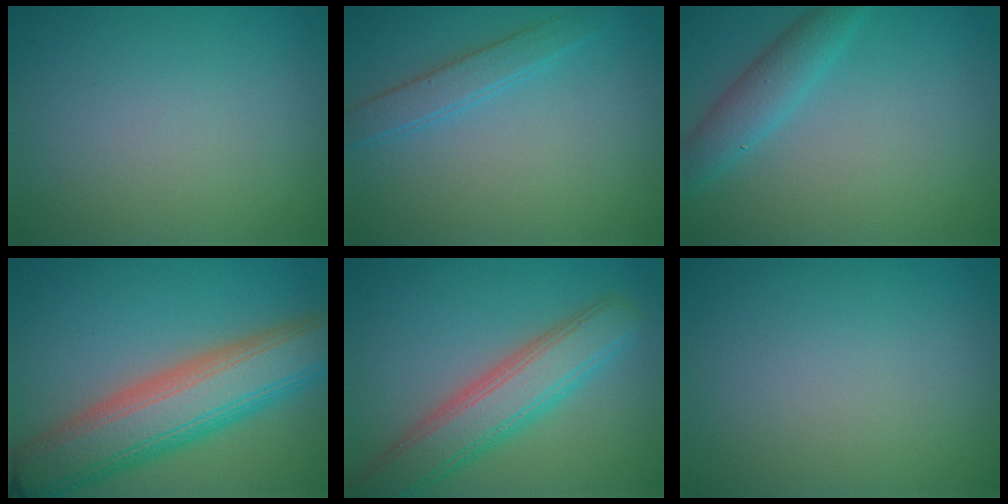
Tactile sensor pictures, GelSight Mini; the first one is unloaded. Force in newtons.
{"total": 2.1, "press": 2.1, "slide": 0.1}
{"total": 2.9, "press": 2.9, "slide": 0.2}
{"total": 9.9, "press": 9.9, "slide": 0.5}
{"total": 6.5, "press": 6.5, "slide": 0.3}
{"total": 0.0}